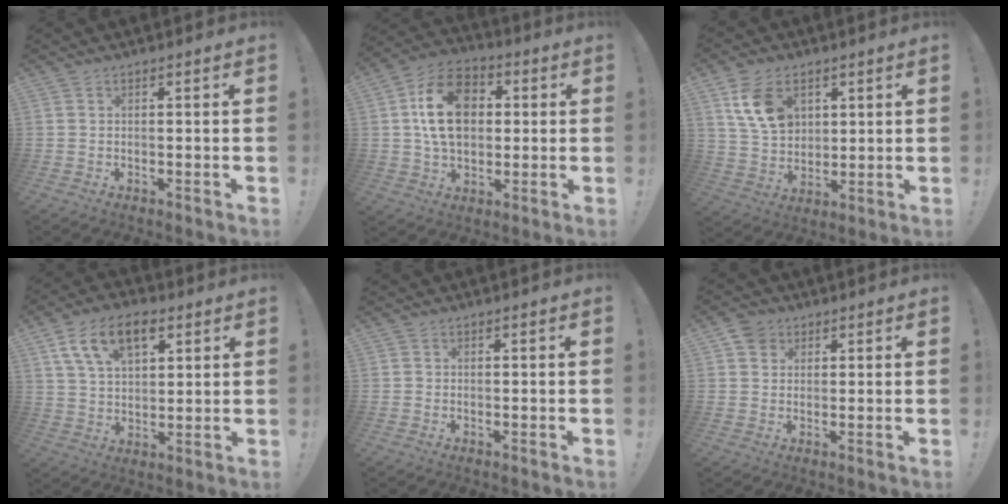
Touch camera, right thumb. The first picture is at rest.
{"total": 17.7, "force": [3.0, 13.0, 11.7], "torque": [-0.183, 0.005, 0.055]}
{"total": 12.2, "force": [5.3, 8.6, 6.8], "torque": [-0.116, -0.012, 0.104]}
{"total": 13.6, "force": [6.5, 8.0, 8.9], "torque": [-0.149, -0.008, 0.122]}
{"total": 0.6, "force": [-0.2, 0.6, 0.1], "torque": [-0.008, 0.004, -0.002]}
{"total": 4.6, "force": [2.2, 3.9, 1.2], "torque": [-0.014, -0.004, 0.040]}